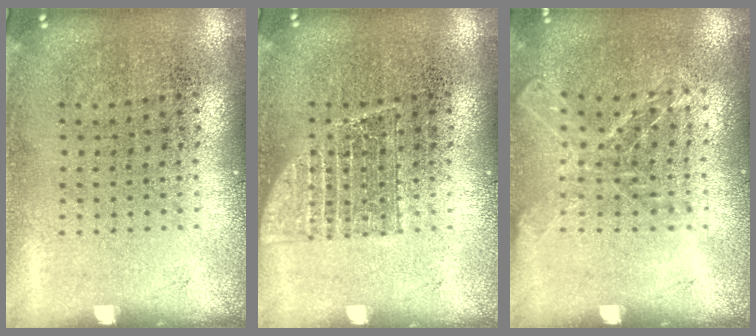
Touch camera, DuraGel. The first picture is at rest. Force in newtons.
{"total": 1.8, "press": 1.7, "slide": 0.5}
{"total": 1.1, "press": 1.1, "slide": 0.0}